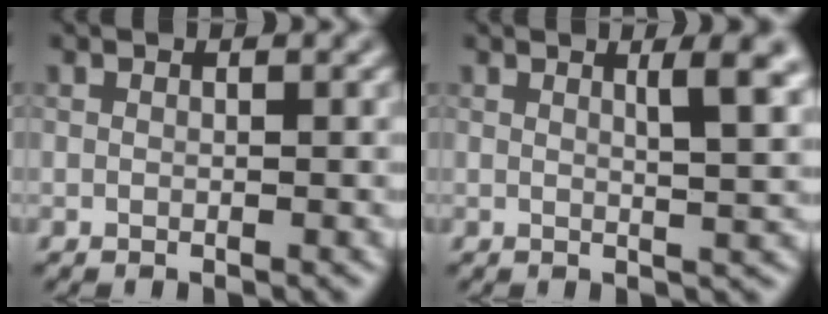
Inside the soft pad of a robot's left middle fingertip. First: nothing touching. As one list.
[{"total": 4.0, "force": [1.6, 1.0, 3.5], "torque": [-0.036, 0.001, 0.021]}]